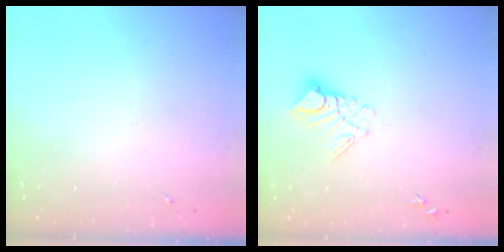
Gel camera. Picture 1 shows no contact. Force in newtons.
{"total": 8.9, "press": 8.9, "slide": 0.8}